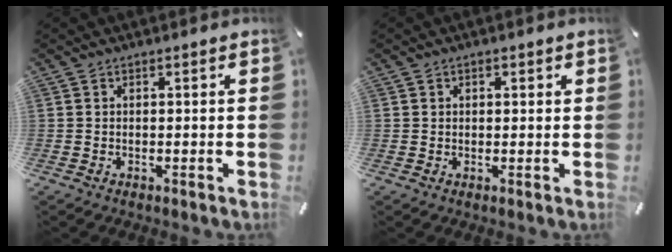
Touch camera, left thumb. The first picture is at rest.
{"total": 1.1, "force": [0.3, 1.0, 0.3], "torque": [0.003, 0.002, 0.002]}